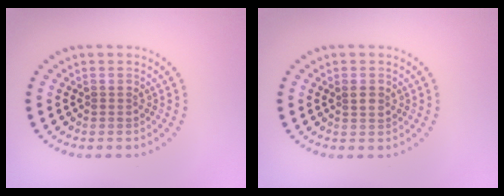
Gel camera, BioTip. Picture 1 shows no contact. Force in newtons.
{"total": 1.3, "press": 1.2, "slide": 0.3}